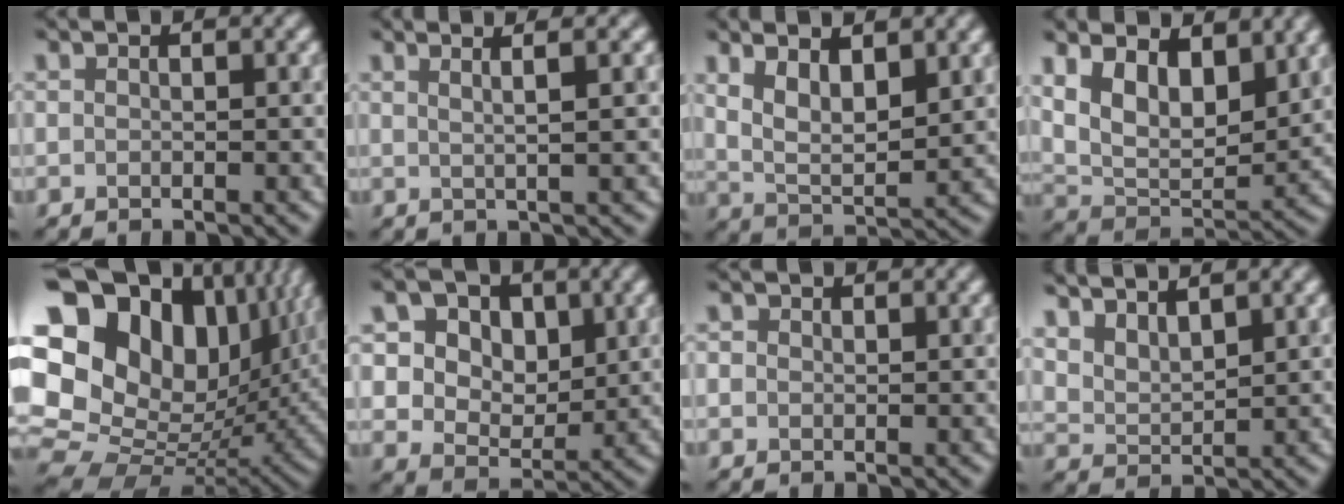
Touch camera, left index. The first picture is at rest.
{"total": 4.1, "force": [2.2, 1.3, 3.2], "torque": [-0.030, 0.020, -0.003]}
{"total": 5.7, "force": [2.4, 2.1, 4.7], "torque": [-0.094, -0.010, 0.048]}
{"total": 8.2, "force": [4.0, 4.4, 5.6], "torque": [-0.105, -0.009, 0.066]}
{"total": 22.0, "force": [6.5, 15.7, 14.0], "torque": [-0.306, 0.039, 0.130]}
{"total": 9.1, "force": [4.0, 6.3, 5.2], "torque": [-0.090, 0.007, 0.054]}
{"total": 0.7, "force": [0.3, 0.6, 0.3], "torque": [-0.005, 0.000, 0.002]}
{"total": 4.0, "force": [3.3, 1.3, 1.9], "torque": [-0.042, 0.008, 0.057]}